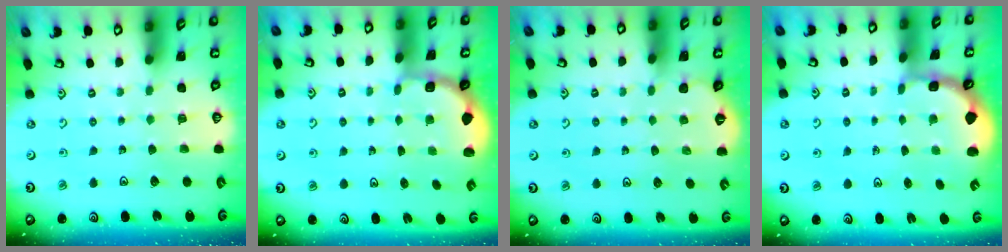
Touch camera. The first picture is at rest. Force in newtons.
{"total": 1.8, "press": 1.6, "slide": 0.7}
{"total": 0.0}
{"total": 1.6, "press": 1.5, "slide": 0.4}